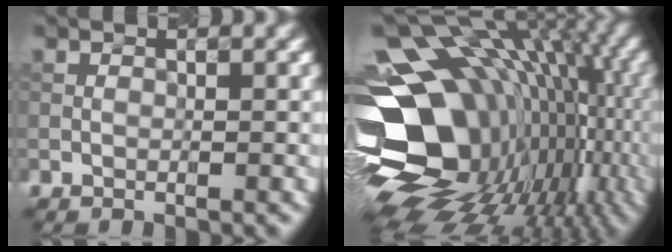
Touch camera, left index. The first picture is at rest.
{"total": 18.2, "force": [-1.4, 13.1, 12.6], "torque": [-0.206, -0.012, 0.005]}